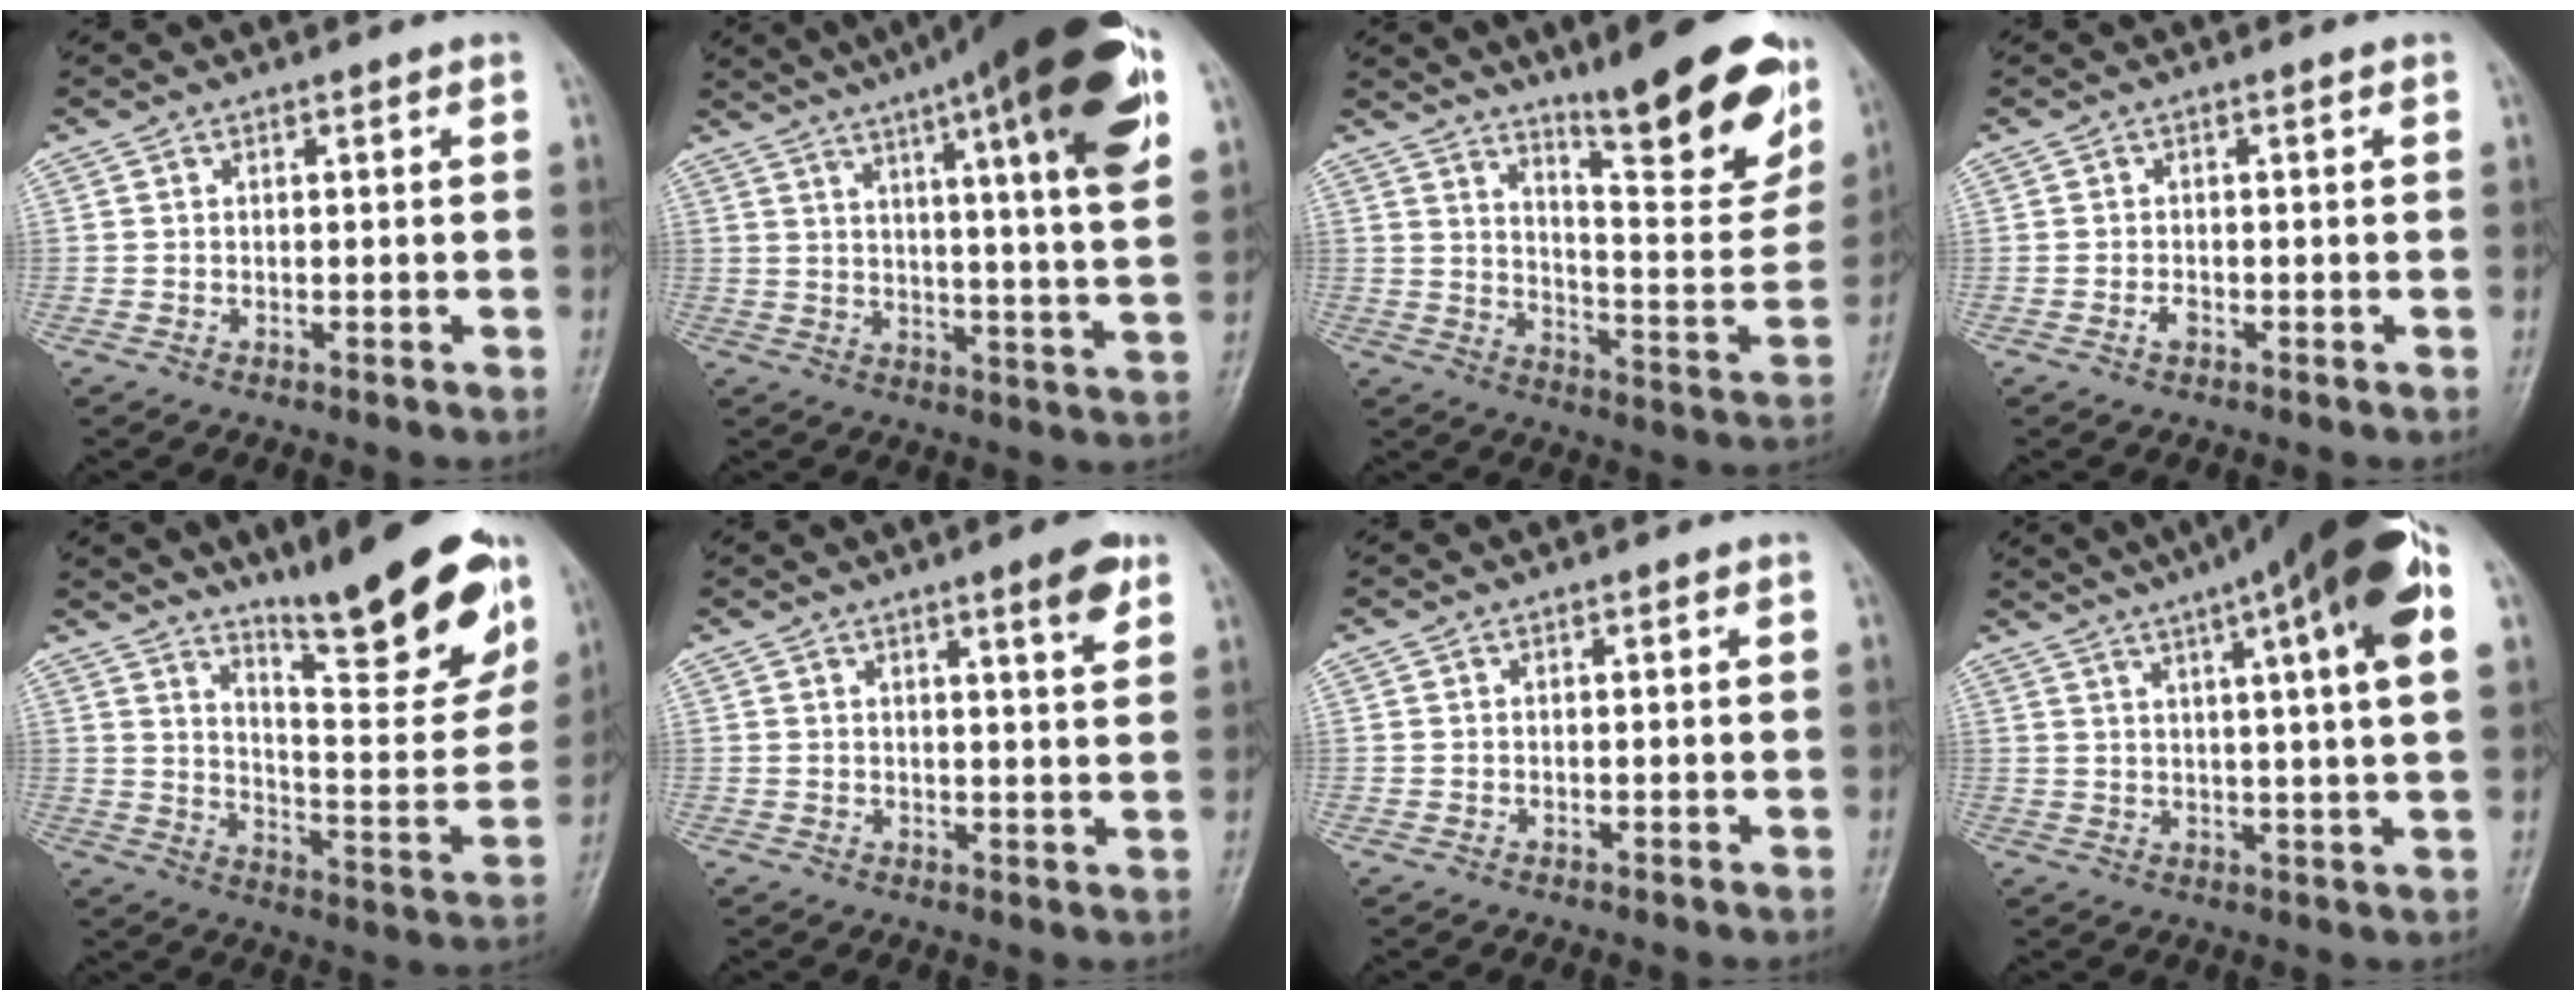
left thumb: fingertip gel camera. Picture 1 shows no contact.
{"total": 25.3, "force": [13.5, 3.8, 21.1], "torque": [-0.303, -0.021, 0.182]}
{"total": 21.3, "force": [14.0, 4.6, 15.3], "torque": [-0.170, -0.080, 0.213]}
{"total": 1.3, "force": [-0.6, 0.7, 0.9], "torque": [-0.017, 0.003, -0.013]}
{"total": 22.9, "force": [15.7, 4.9, 16.0], "torque": [-0.193, -0.090, 0.237]}
{"total": 11.1, "force": [6.4, 1.7, 8.9], "torque": [-0.112, -0.032, 0.087]}
{"total": 0.0}
{"total": 19.7, "force": [9.6, 2.3, 17.1], "torque": [-0.256, 0.008, 0.125]}